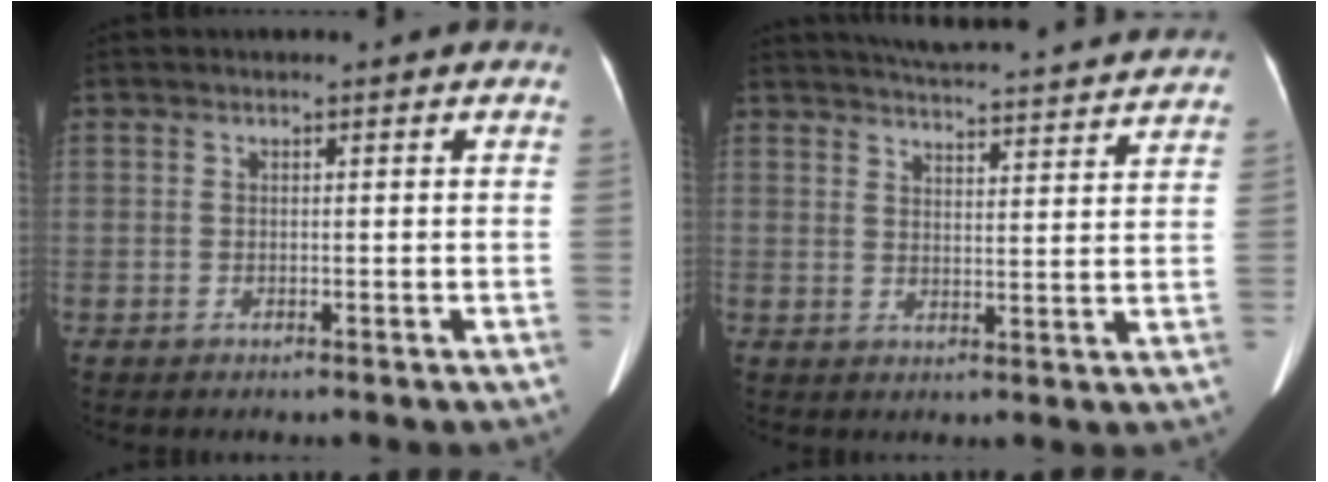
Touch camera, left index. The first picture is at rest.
{"total": 21.1, "force": [19.9, 1.8, 6.9], "torque": [-0.101, -0.001, 0.248]}